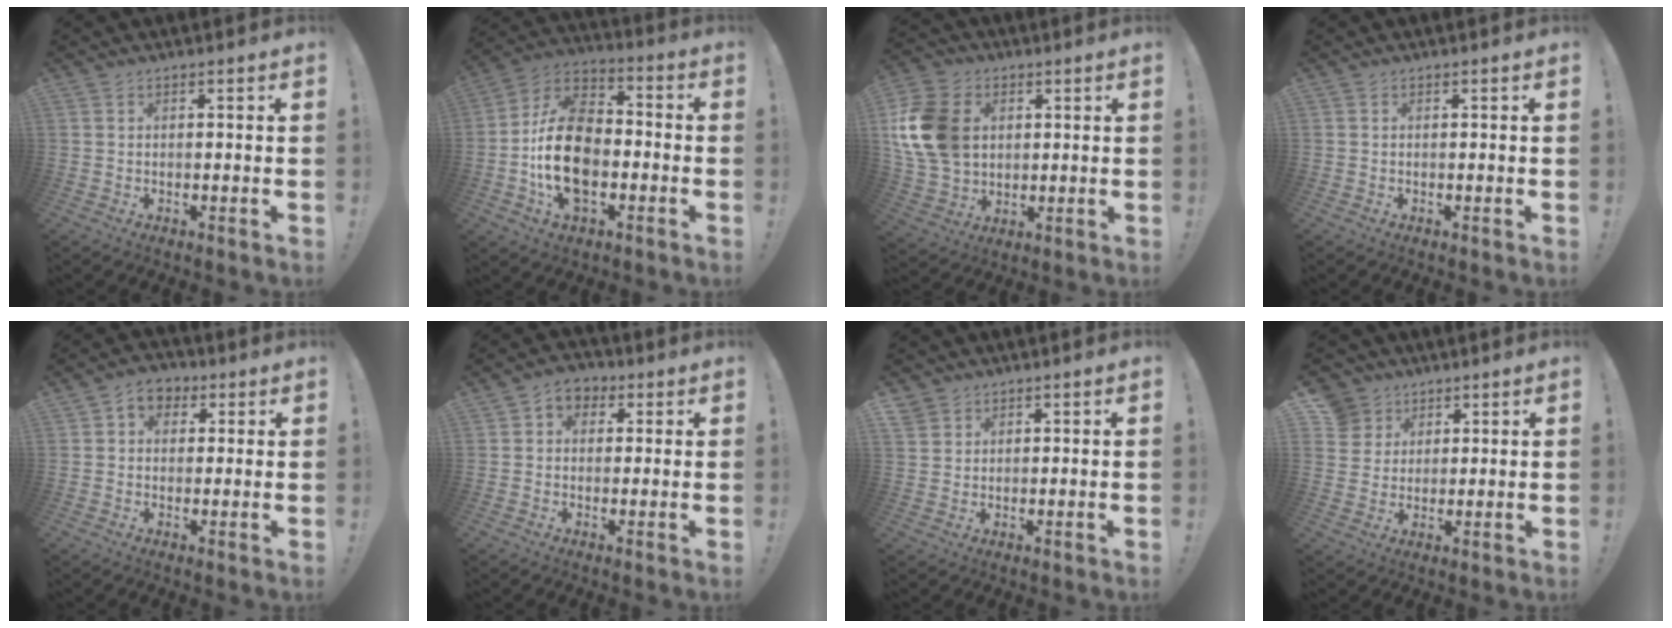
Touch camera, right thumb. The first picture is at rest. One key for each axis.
{"total": 19.7, "fx": -4.2, "fy": 12.9, "fz": 14.3, "tx": -0.241, "ty": 0.033, "tz": -0.066}
{"total": 18.2, "fx": 3.5, "fy": 14.0, "fz": 11.0, "tx": -0.220, "ty": -0.006, "tz": 0.070}
{"total": 0.0}
{"total": 5.9, "fx": 1.6, "fy": 4.9, "fz": 2.7, "tx": -0.036, "ty": 0.001, "tz": 0.031}
{"total": 5.0, "fx": 0.9, "fy": 4.4, "fz": 2.2, "tx": -0.031, "ty": 0.006, "tz": 0.017}
{"total": 3.1, "fx": 2.2, "fy": 2.1, "fz": 0.5, "tx": -0.001, "ty": -0.016, "tz": 0.040}
{"total": 7.6, "fx": 4.1, "fy": 6.4, "fz": 1.0, "tx": -0.015, "ty": -0.025, "tz": 0.081}